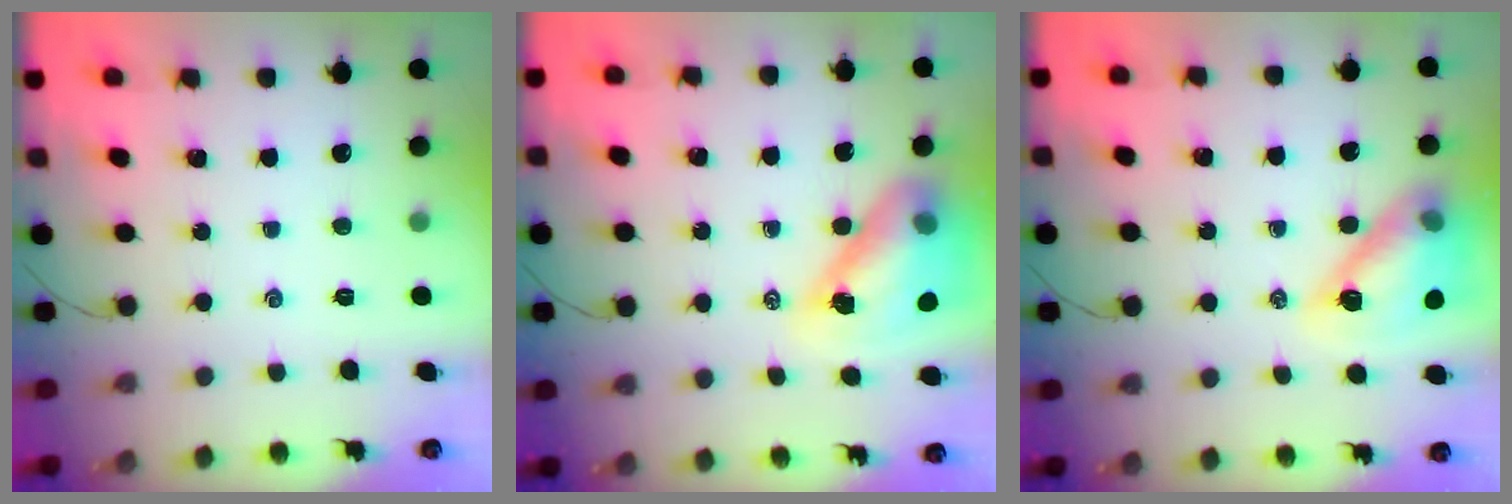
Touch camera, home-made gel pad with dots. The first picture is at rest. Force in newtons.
{"total": 15.0, "press": 14.3, "slide": 4.5}
{"total": 14.4, "press": 13.8, "slide": 4.1}